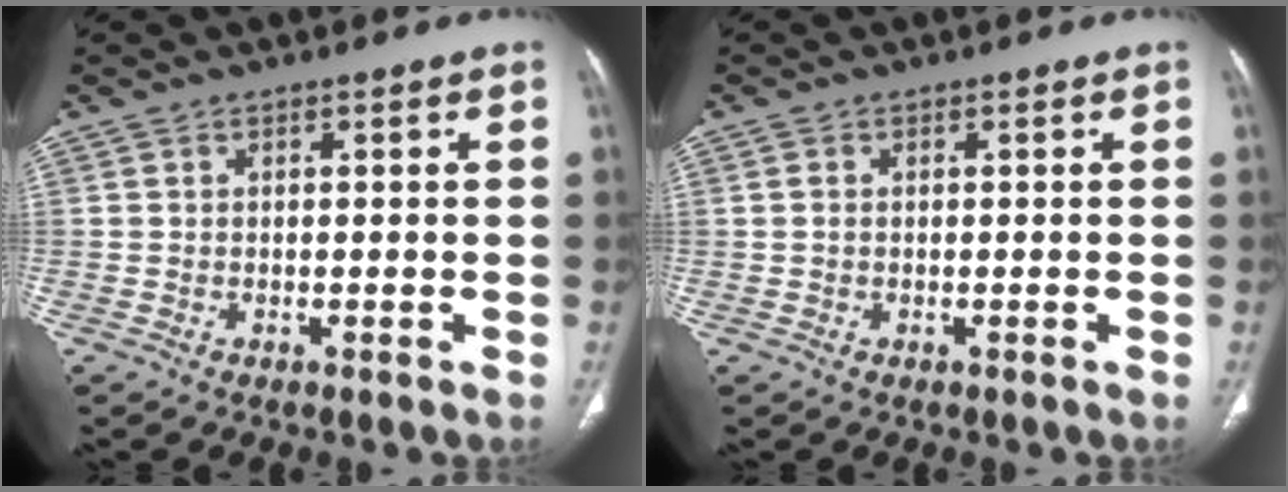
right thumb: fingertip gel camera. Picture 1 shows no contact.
{"total": 0.9, "force": [0.1, 0.6, 0.6], "torque": [-0.016, 0.002, 0.004]}